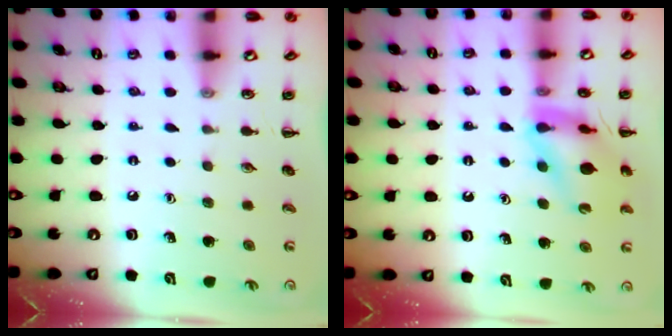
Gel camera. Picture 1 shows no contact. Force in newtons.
{"total": 12.2, "press": 12.1, "slide": 1.6}